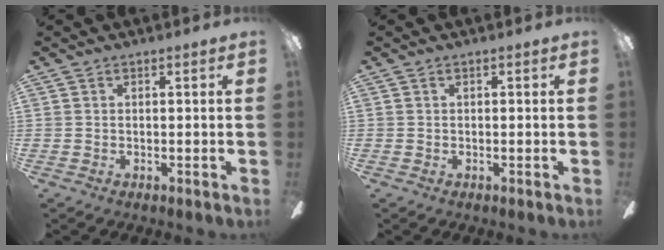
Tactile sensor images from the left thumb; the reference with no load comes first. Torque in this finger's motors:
{"motor_torque": [-0.02, 0.01, -0.09, 0.09, 0.00]}